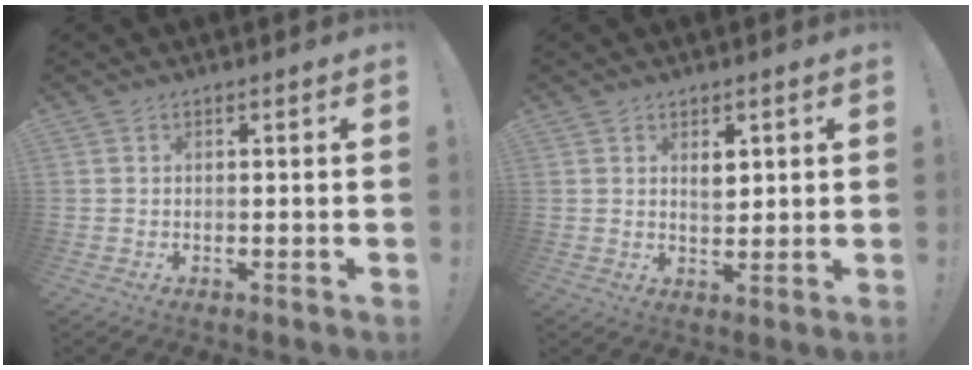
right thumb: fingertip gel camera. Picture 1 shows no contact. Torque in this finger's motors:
{"motor_torque": [-0.17, 0.31, 0.13, 0.39, 0.13]}